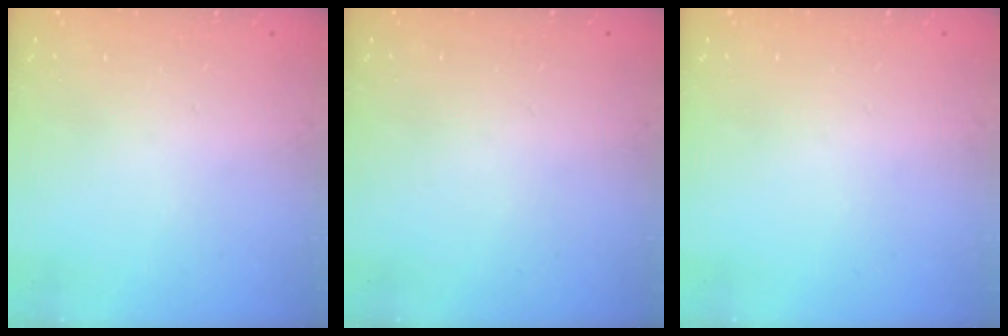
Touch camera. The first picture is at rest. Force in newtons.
{"total": 0.0}
{"total": 0.0}